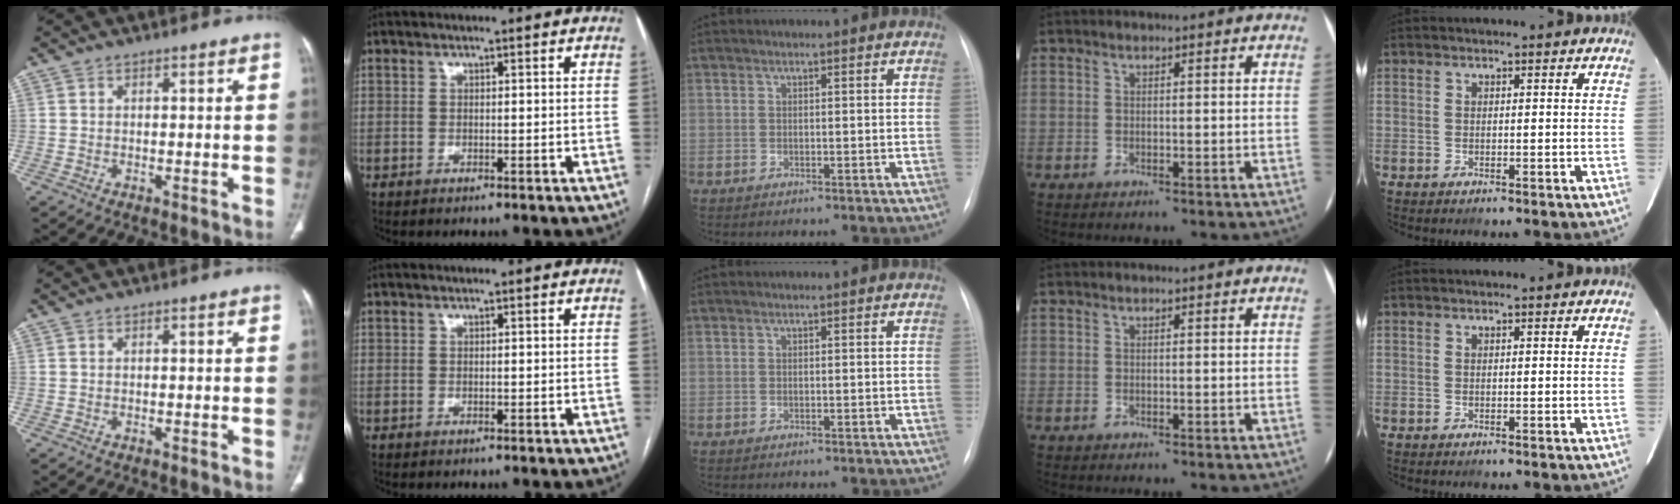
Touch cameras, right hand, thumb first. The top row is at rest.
{}